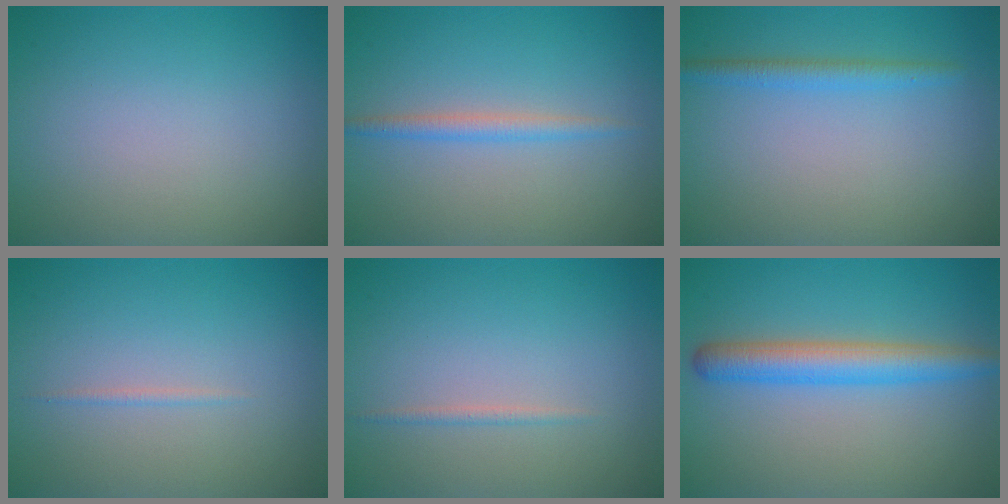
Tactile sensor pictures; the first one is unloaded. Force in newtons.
{"total": 1.7, "press": 1.7, "slide": 0.0}
{"total": 1.8, "press": 1.8, "slide": 0.0}
{"total": 0.5, "press": 0.5, "slide": 0.0}
{"total": 0.8, "press": 0.7, "slide": 0.1}
{"total": 4.3, "press": 4.3, "slide": 0.1}